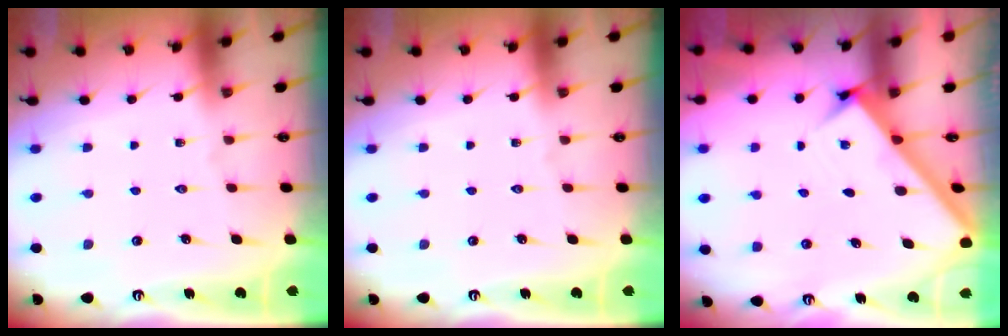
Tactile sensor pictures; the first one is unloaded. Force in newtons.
{"total": 0.0}
{"total": 2.4, "press": 2.4, "slide": 0.2}